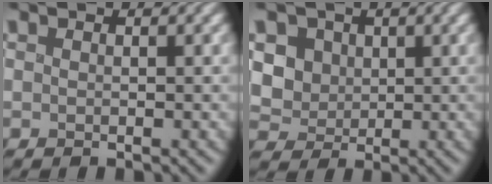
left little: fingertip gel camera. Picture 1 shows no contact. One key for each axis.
{"total": 5.4, "fx": 0.9, "fy": 4.7, "fz": 2.5, "tx": -0.063, "ty": 0.008, "tz": 0.007}